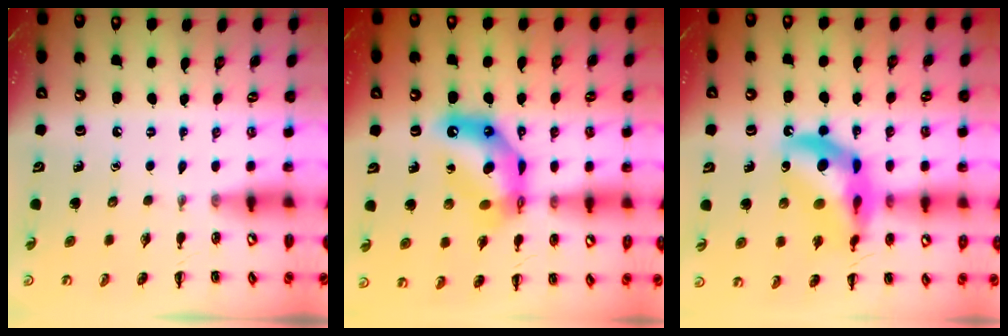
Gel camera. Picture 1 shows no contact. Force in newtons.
{"total": 13.1, "press": 12.5, "slide": 3.9}
{"total": 15.3, "press": 14.8, "slide": 3.9}